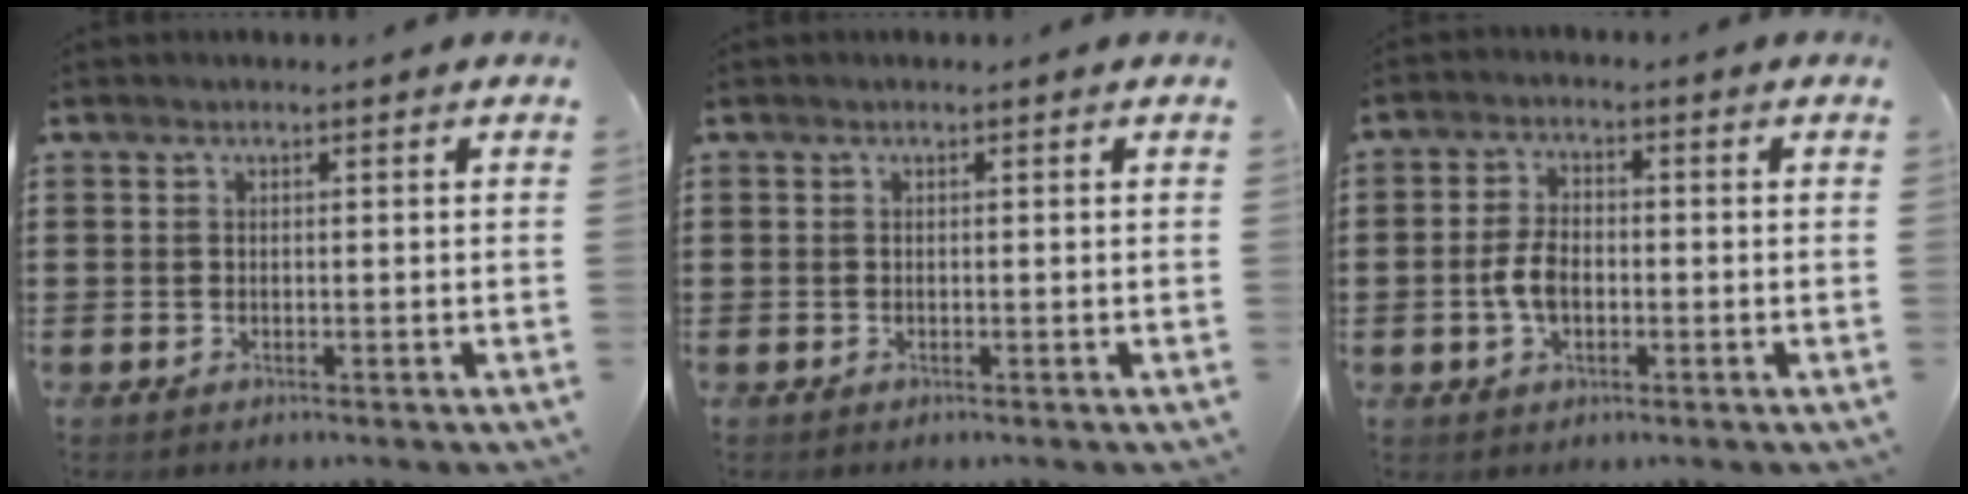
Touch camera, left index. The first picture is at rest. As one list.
[{"total": 0.0}, {"total": 4.7, "force": [-1.0, 2.6, 3.9], "torque": [-0.097, -0.003, -0.026]}]